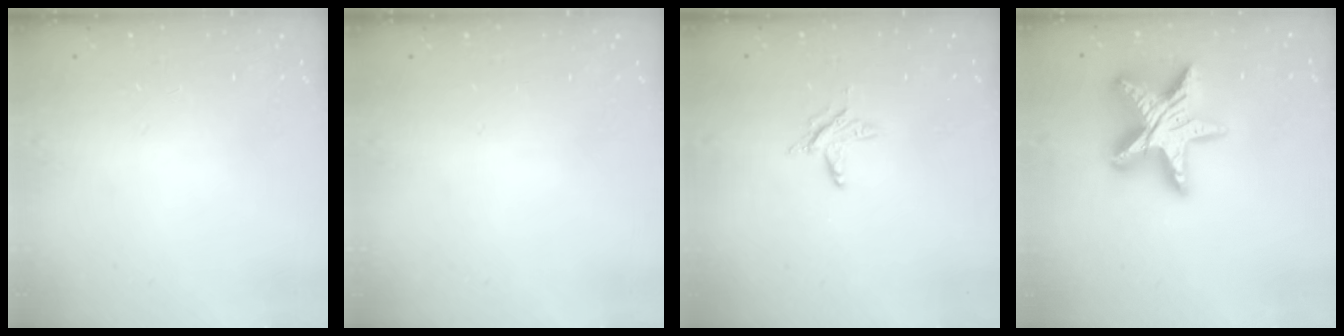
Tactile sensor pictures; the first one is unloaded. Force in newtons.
{"total": 0.0}
{"total": 4.9, "press": 4.9, "slide": 0.5}
{"total": 18.1, "press": 18.1, "slide": 1.3}